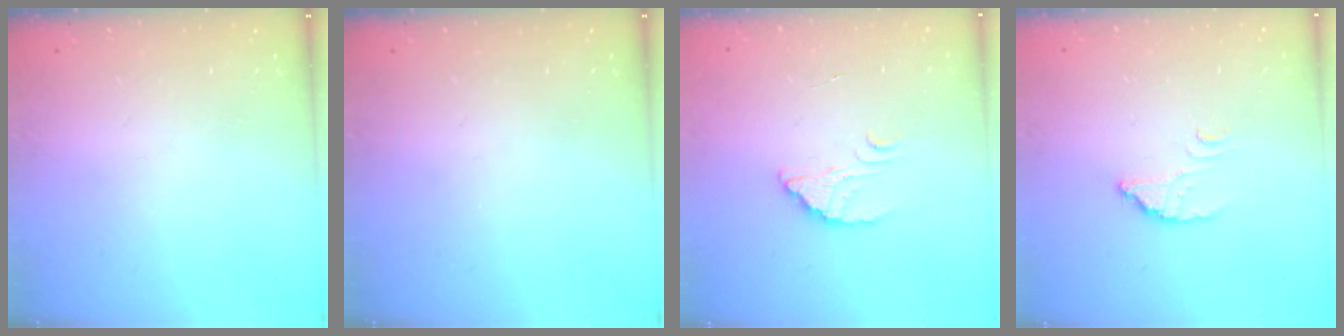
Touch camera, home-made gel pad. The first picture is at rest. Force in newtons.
{"total": 0.0}
{"total": 2.4, "press": 2.4, "slide": 0.1}
{"total": 2.8, "press": 2.8, "slide": 0.2}